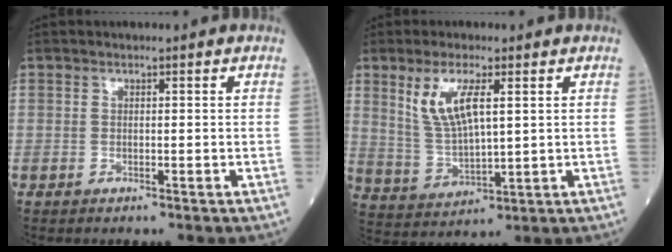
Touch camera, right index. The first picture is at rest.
{"total": 8.0, "force": [3.2, 2.1, 7.1], "torque": [-0.152, -0.001, 0.073]}